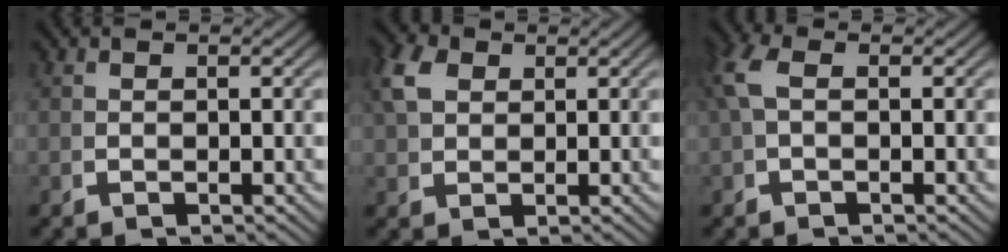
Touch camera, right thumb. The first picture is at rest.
{"total": 3.3, "force": [2.2, 1.9, 1.7], "torque": [-0.037, 0.004, 0.046]}
{"total": 1.7, "force": [0.4, 0.8, 1.4], "torque": [-0.042, 0.002, 0.011]}